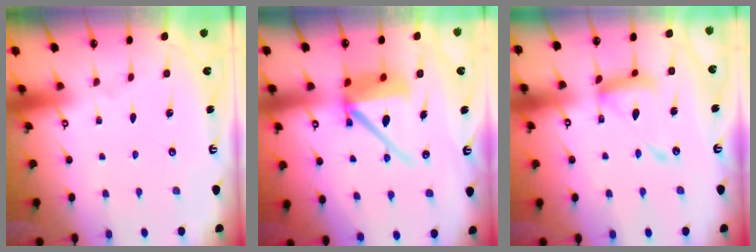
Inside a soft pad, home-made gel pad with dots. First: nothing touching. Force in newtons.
{"total": 11.5, "press": 11.4, "slide": 1.5}
{"total": 13.8, "press": 13.7, "slide": 1.2}